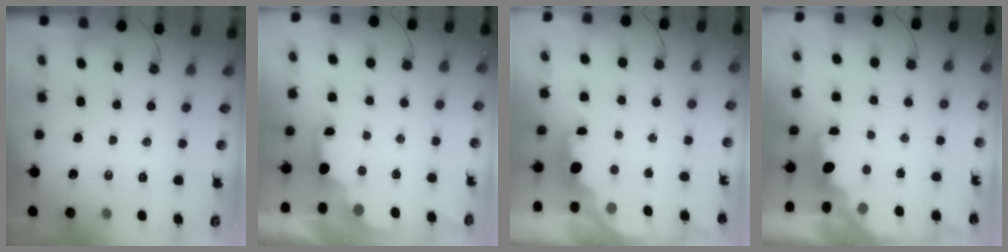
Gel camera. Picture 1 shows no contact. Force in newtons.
{"total": 2.4, "press": 2.3, "slide": 0.7}
{"total": 2.1, "press": 2.0, "slide": 0.5}
{"total": 2.2, "press": 2.0, "slide": 0.8}